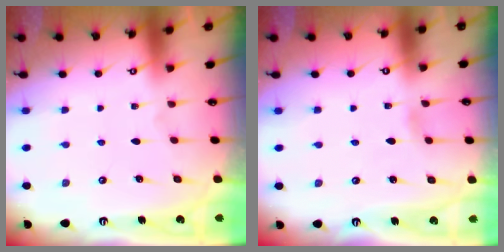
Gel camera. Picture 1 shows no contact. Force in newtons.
{"total": 1.9, "press": 1.9, "slide": 0.2}